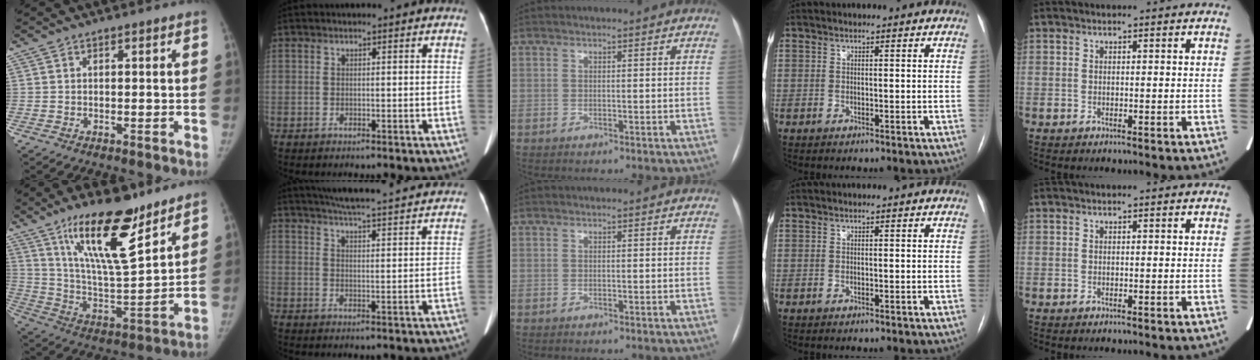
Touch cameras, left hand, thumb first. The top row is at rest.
{"thumb": {"total": 18.9, "force": [12.5, 5.1, 13.3], "torque": [-0.197, -0.078, 0.227]}, "index": {"total": 24.9, "force": [23.0, 1.6, 9.4], "torque": [-0.152, -0.011, 0.288]}}